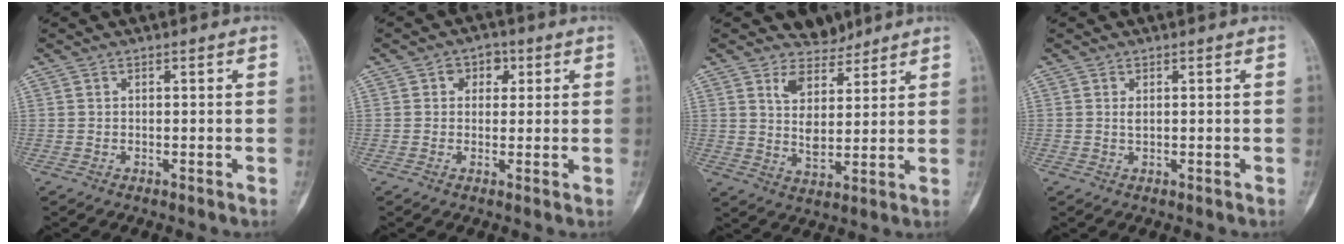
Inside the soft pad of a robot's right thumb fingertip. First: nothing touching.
{"total": 4.1, "force": [1.2, 3.3, 2.1], "torque": [0.000, 0.004, 0.010]}
{"total": 7.0, "force": [5.4, 3.9, 2.1], "torque": [-0.018, -0.045, 0.105]}
{"total": 0.9, "force": [0.3, 0.4, 0.7], "torque": [-0.013, -0.001, 0.007]}